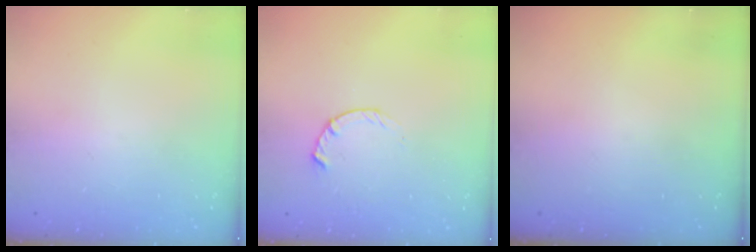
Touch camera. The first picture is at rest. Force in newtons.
{"total": 1.8, "press": 1.8, "slide": 0.3}
{"total": 0.0}